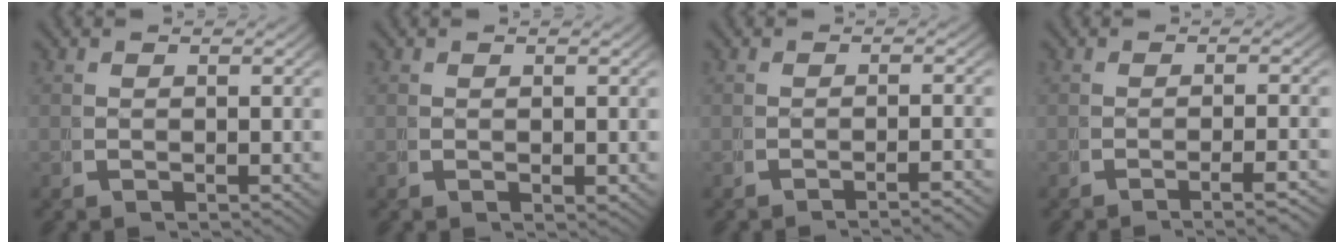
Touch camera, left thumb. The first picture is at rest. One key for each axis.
{"total": 0.6, "fx": 0.1, "fy": 0.4, "fz": 0.5, "tx": -0.010, "ty": -0.002, "tz": 0.002}
{"total": 2.7, "fx": -2.4, "fy": -0.1, "fz": 1.3, "tx": -0.016, "ty": 0.005, "tz": -0.039}
{"total": 2.7, "fx": -1.7, "fy": 0.0, "fz": 2.1, "tx": -0.031, "ty": 0.004, "tz": -0.030}